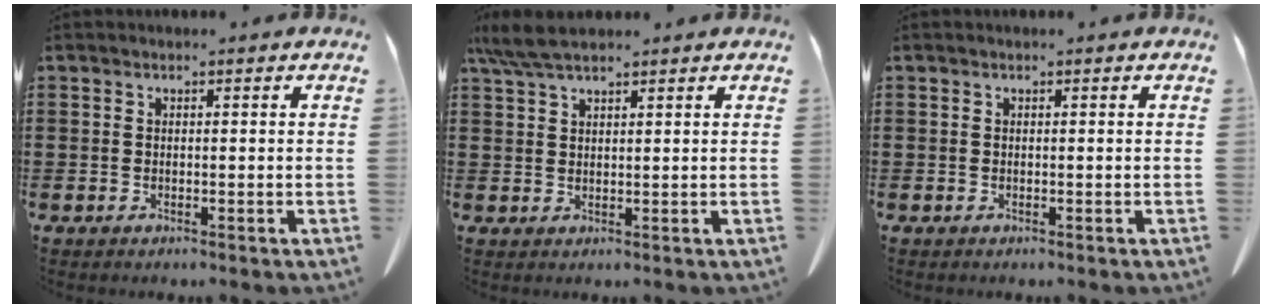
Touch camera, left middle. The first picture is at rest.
{"total": 4.7, "force": [3.6, 0.9, 2.9], "torque": [-0.066, -0.001, 0.068]}
{"total": 0.0}